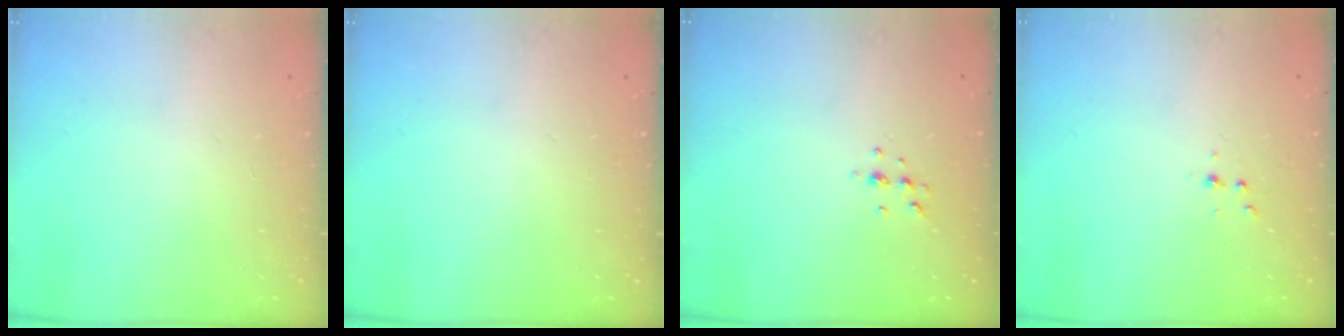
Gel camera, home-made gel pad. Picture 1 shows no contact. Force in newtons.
{"total": 0.0}
{"total": 3.8, "press": 3.8, "slide": 0.7}
{"total": 3.1, "press": 2.7, "slide": 1.6}